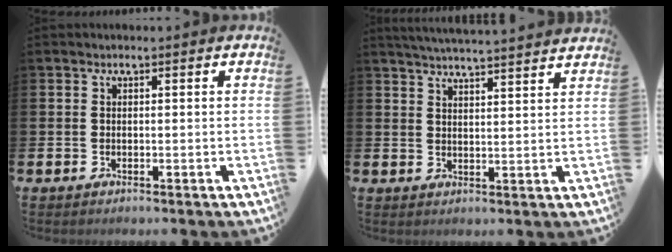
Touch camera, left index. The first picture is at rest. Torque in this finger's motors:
{"motor_torque": [0.51, -1.00, 0.17, 0.10]}